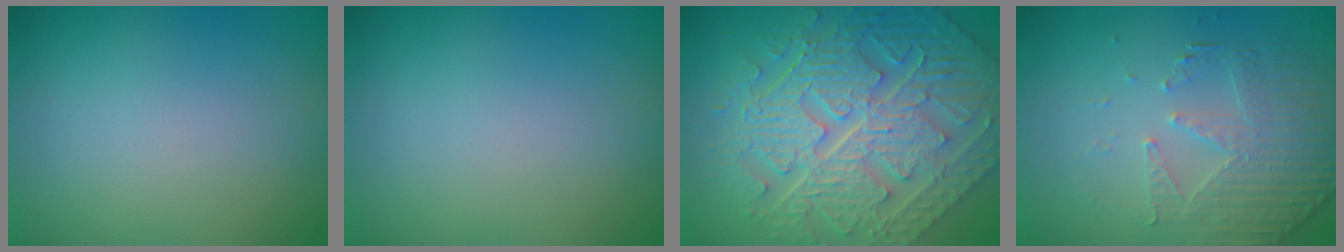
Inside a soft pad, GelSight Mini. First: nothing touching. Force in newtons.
{"total": 0.0}
{"total": 11.0, "press": 7.8, "slide": 7.8}
{"total": 4.7, "press": 3.5, "slide": 3.2}